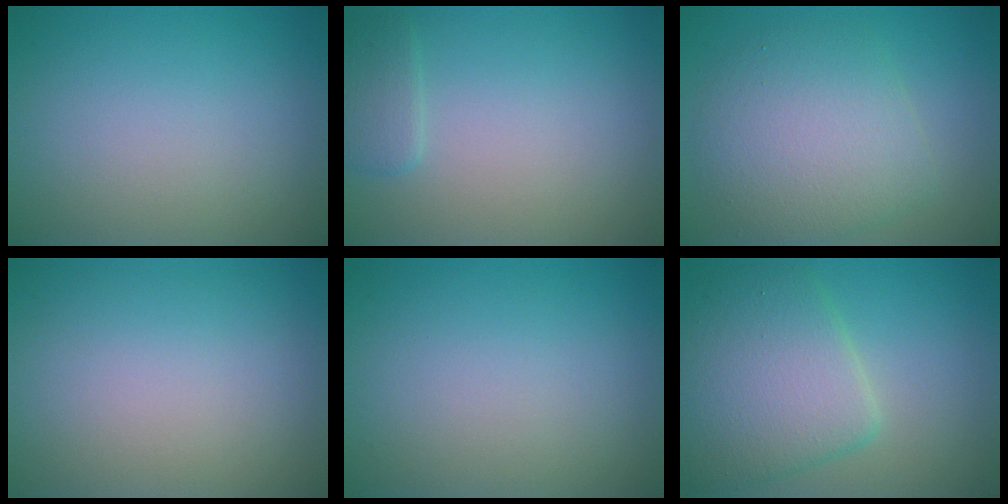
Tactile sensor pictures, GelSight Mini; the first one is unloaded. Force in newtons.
{"total": 1.6, "press": 1.6, "slide": 0.1}
{"total": 6.2, "press": 6.2, "slide": 0.2}
{"total": 0.0}
{"total": 0.0}
{"total": 6.9, "press": 6.9, "slide": 0.2}